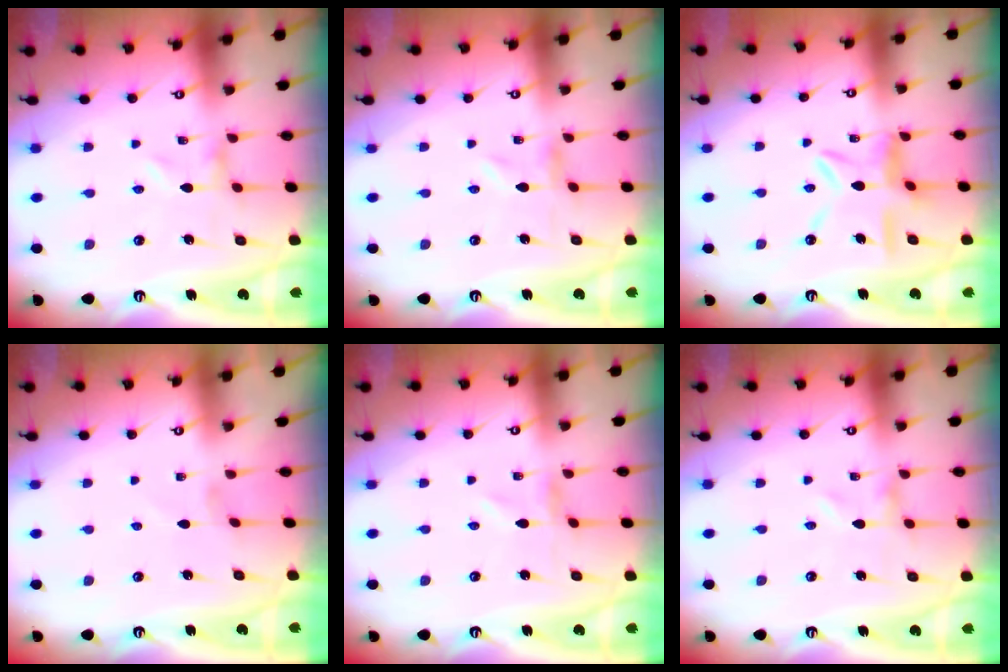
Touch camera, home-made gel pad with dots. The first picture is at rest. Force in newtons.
{"total": 0.0}
{"total": 11.5, "press": 11.5, "slide": 1.3}
{"total": 0.6, "press": 0.6, "slide": 0.2}
{"total": 0.0}
{"total": 0.0}